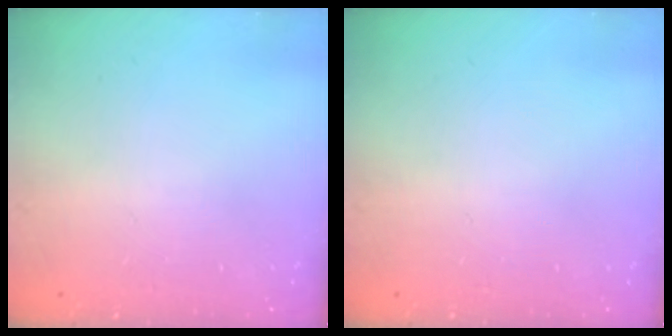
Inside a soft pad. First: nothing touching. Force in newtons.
{"total": 0.0}